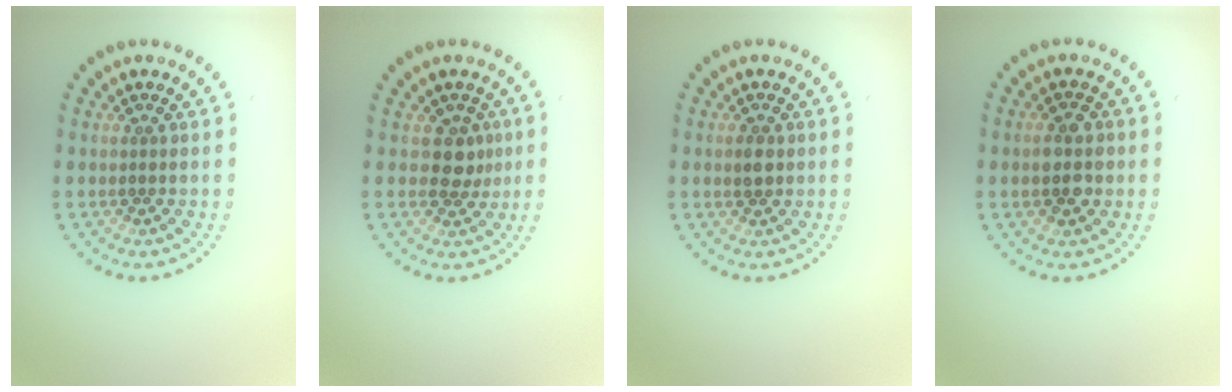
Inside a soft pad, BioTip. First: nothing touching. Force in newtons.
{"total": 2.1, "press": 1.8, "slide": 1.2}
{"total": 1.5, "press": 1.5, "slide": 0.1}
{"total": 2.7, "press": 2.7, "slide": 0.1}